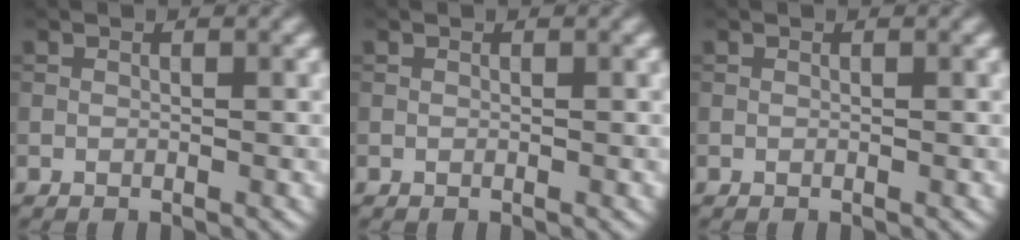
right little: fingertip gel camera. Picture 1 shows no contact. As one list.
[{"total": 0.0}, {"total": 0.0}]